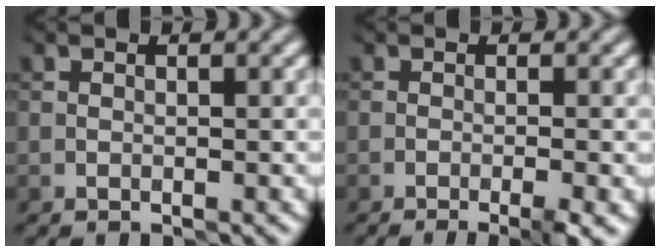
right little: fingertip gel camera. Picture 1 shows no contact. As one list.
[{"total": 3.7, "force": [-2.3, 0.5, 2.9], "torque": [-0.055, -0.006, -0.035]}]